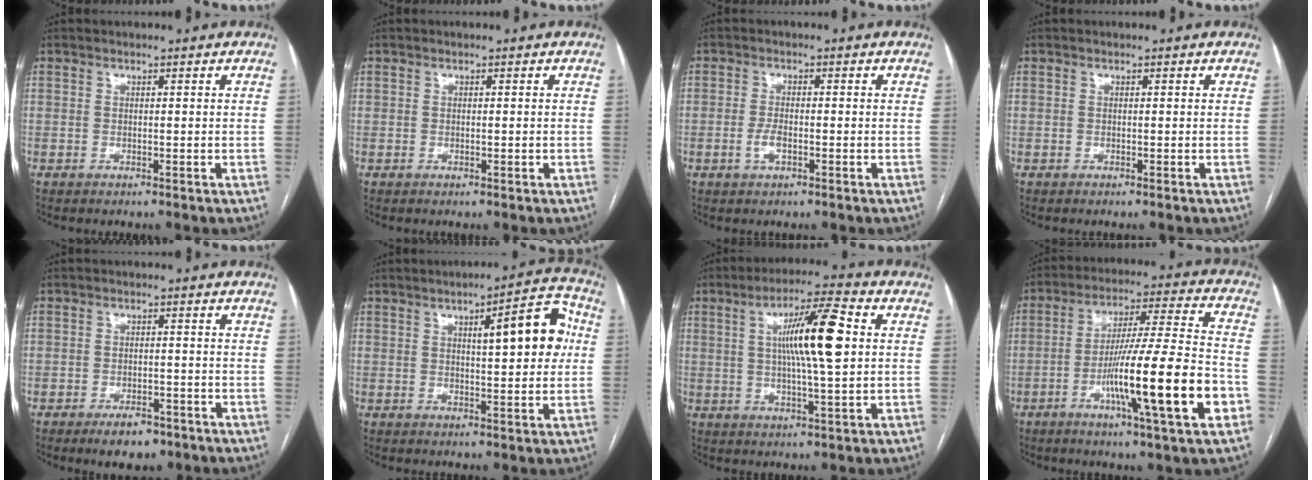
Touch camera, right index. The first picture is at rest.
{"total": 0.0}
{"total": 2.5, "force": [-0.9, 0.9, 2.2], "torque": [-0.045, 0.001, -0.016]}
{"total": 0.0}
{"total": 4.9, "force": [-3.3, 2.3, 2.8], "torque": [-0.044, 0.001, -0.044]}
{"total": 10.8, "force": [2.3, 2.4, 10.2], "torque": [-0.134, 0.025, 0.028]}
{"total": 12.2, "force": [2.1, 0.9, 11.9], "torque": [-0.203, 0.012, 0.032]}
{"total": 18.7, "force": [-6.2, 0.0, 17.7], "torque": [-0.286, -0.009, -0.099]}